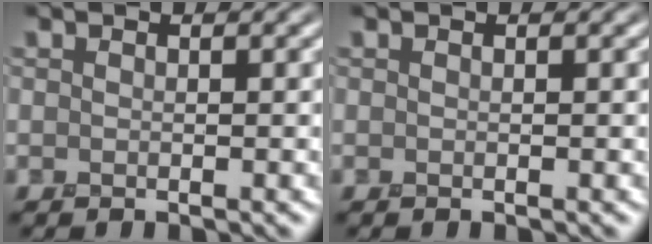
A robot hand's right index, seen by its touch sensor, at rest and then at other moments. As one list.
[{"total": 0.0}]